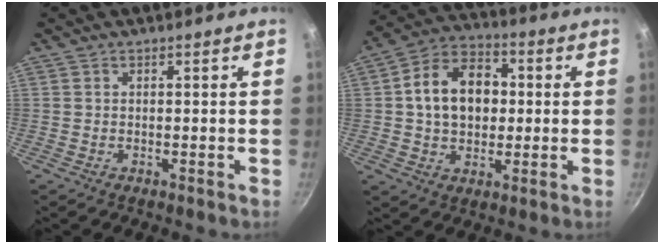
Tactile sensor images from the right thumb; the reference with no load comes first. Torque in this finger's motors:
{"motor_torque": [-0.31, 0.71, 0.39, -0.07, 0.12]}